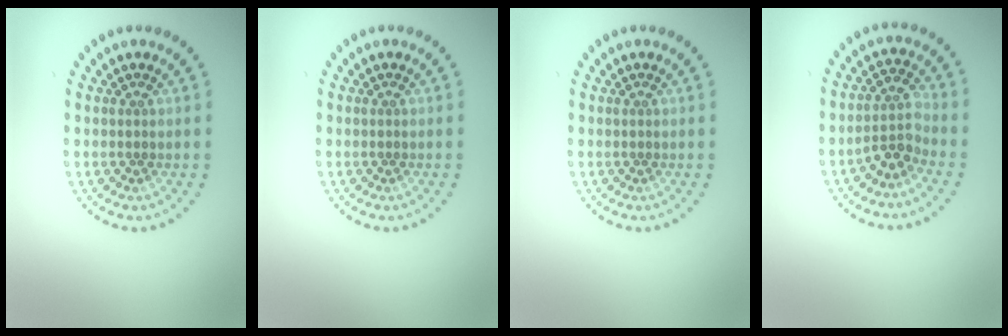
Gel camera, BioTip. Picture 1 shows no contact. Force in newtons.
{"total": 0.0}
{"total": 0.0}
{"total": 2.7, "press": 2.0, "slide": 1.8}